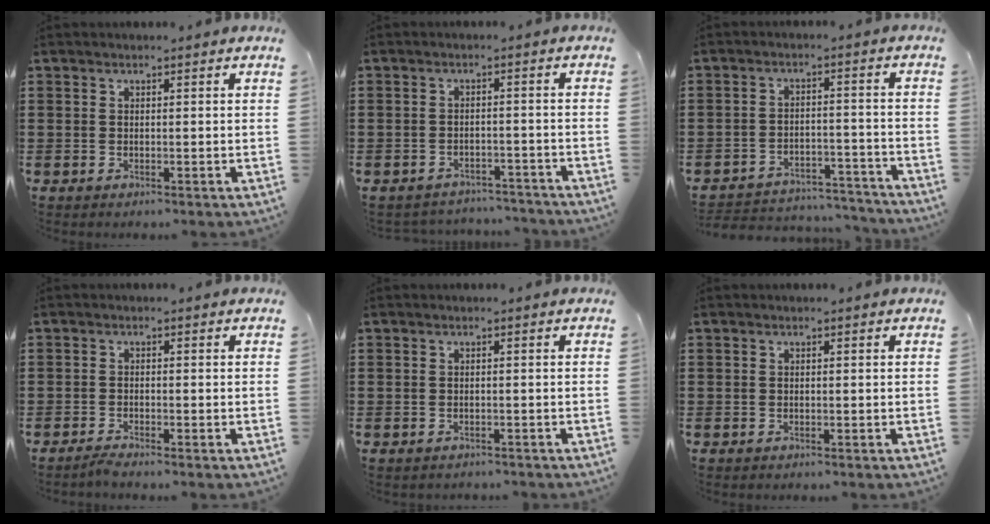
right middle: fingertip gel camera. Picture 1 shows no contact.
{"total": 2.7, "force": [-2.7, 0.4, -0.1], "torque": [-0.006, 0.000, -0.058]}
{"total": 4.3, "force": [-4.1, 0.8, 0.6], "torque": [-0.021, 0.002, -0.089]}
{"total": 1.4, "force": [-1.3, -0.1, 0.4], "torque": [-0.009, -0.001, -0.025]}
{"total": 0.6, "force": [-0.6, 0.1, 0.0], "torque": [-0.001, 0.000, -0.013]}
{"total": 0.0}